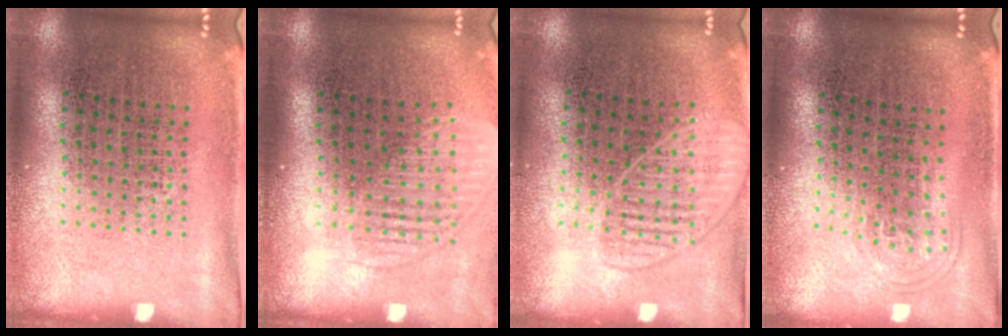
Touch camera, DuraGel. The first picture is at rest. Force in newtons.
{"total": 1.5, "press": 1.3, "slide": 0.8}
{"total": 1.3, "press": 1.2, "slide": 0.5}
{"total": 1.1, "press": 0.7, "slide": 0.7}